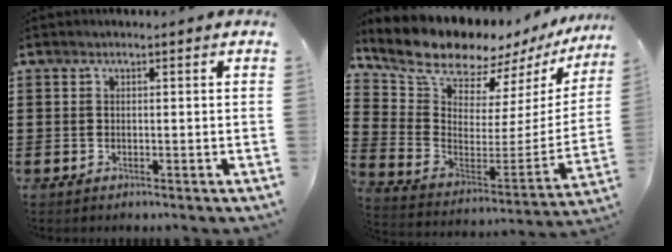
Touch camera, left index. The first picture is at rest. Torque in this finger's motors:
{"motor_torque": [2.11, 0.03, 1.05, 0.20]}